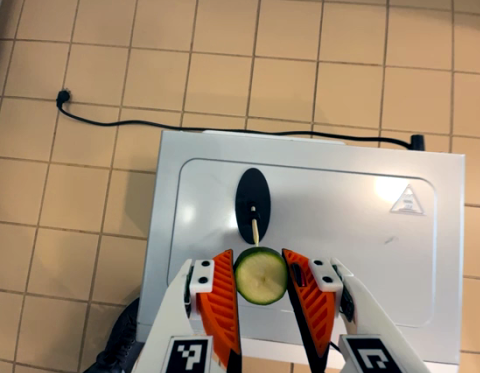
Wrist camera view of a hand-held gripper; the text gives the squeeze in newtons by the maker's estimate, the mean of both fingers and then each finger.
{"total": 7.0, "left": 6.3, "right": 7.7}